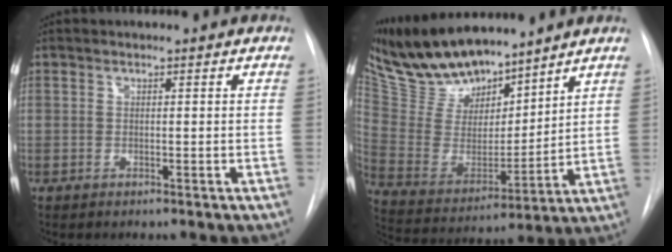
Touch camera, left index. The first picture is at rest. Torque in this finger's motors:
{"motor_torque": [1.07, -1.07, 0.09, 0.01]}